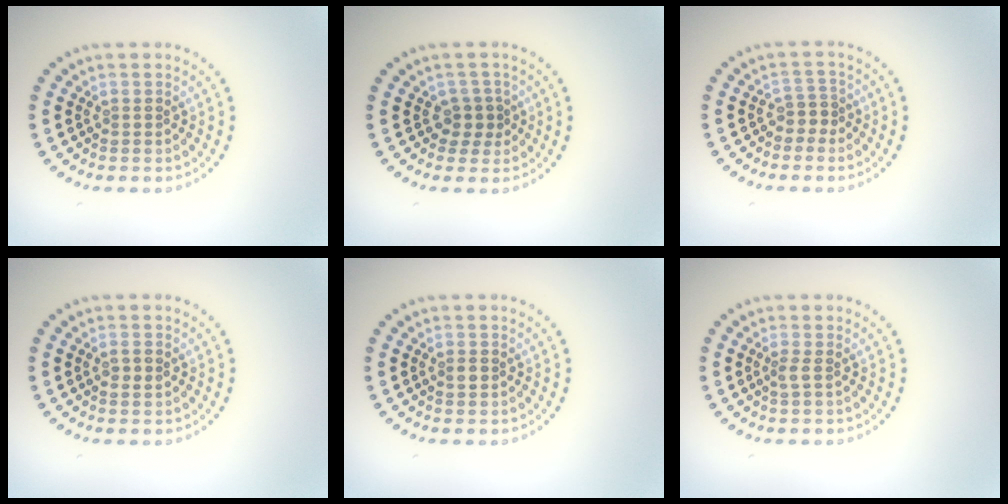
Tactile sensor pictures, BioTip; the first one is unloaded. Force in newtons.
{"total": 1.8, "press": 1.5, "slide": 1.0}
{"total": 1.6, "press": 1.2, "slide": 1.1}
{"total": 1.2, "press": 1.1, "slide": 0.1}
{"total": 0.8, "press": 0.7, "slide": 0.3}
{"total": 0.9, "press": 0.7, "slide": 0.6}